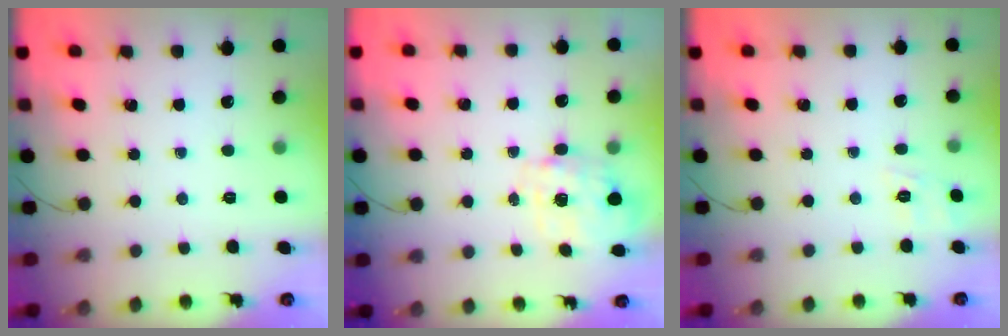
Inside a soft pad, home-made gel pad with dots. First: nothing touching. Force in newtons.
{"total": 3.9, "press": 3.8, "slide": 0.9}
{"total": 3.4, "press": 2.9, "slide": 1.7}